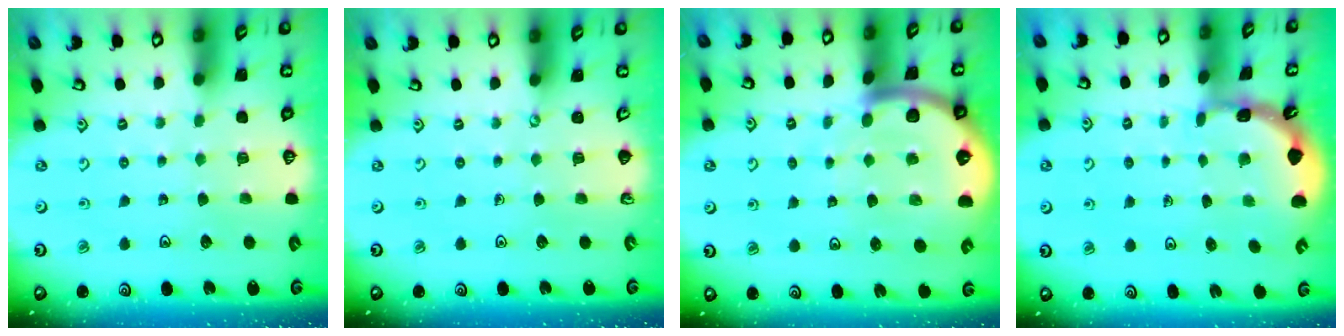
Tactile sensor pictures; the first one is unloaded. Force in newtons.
{"total": 0.0}
{"total": 8.1, "press": 8.0, "slide": 1.0}
{"total": 1.8, "press": 1.8, "slide": 0.1}